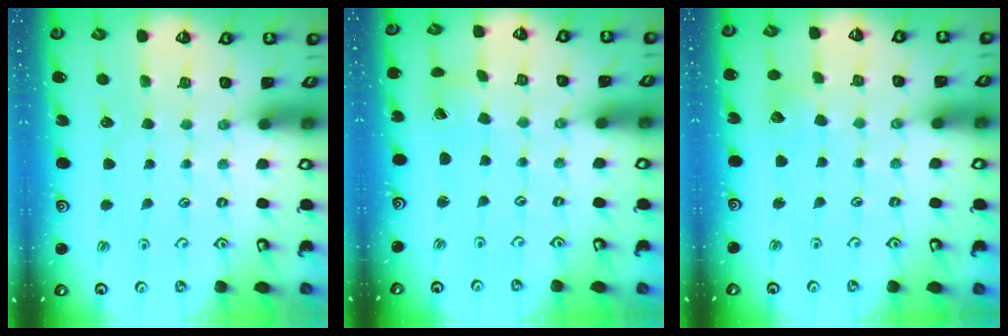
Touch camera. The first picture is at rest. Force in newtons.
{"total": 1.1, "press": 1.1, "slide": 0.1}
{"total": 5.7, "press": 5.6, "slide": 0.5}